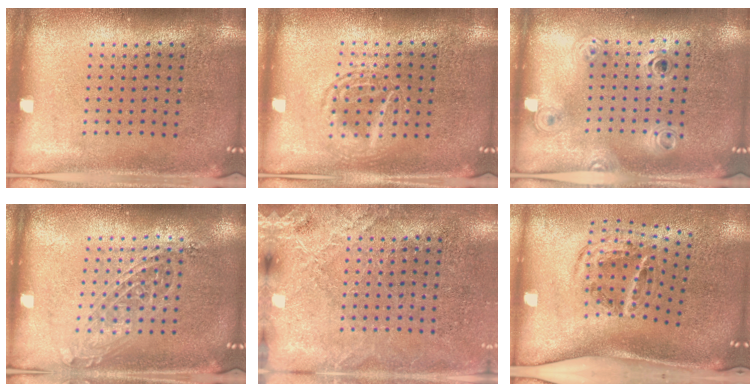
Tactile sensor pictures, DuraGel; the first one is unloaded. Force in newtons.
{"total": 2.4, "press": 2.4, "slide": 0.2}
{"total": 1.1, "press": 1.0, "slide": 0.4}
{"total": 1.4, "press": 1.2, "slide": 0.7}
{"total": 2.6, "press": 2.5, "slide": 0.7}
{"total": 1.6, "press": 1.1, "slide": 1.2}